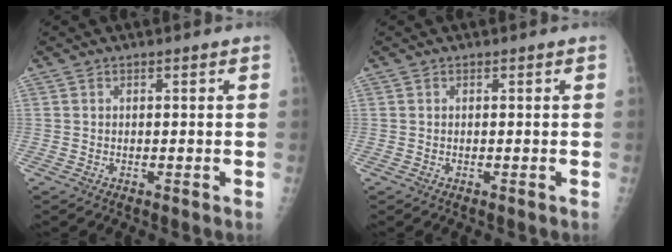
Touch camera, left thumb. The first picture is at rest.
{"total": 0.0}